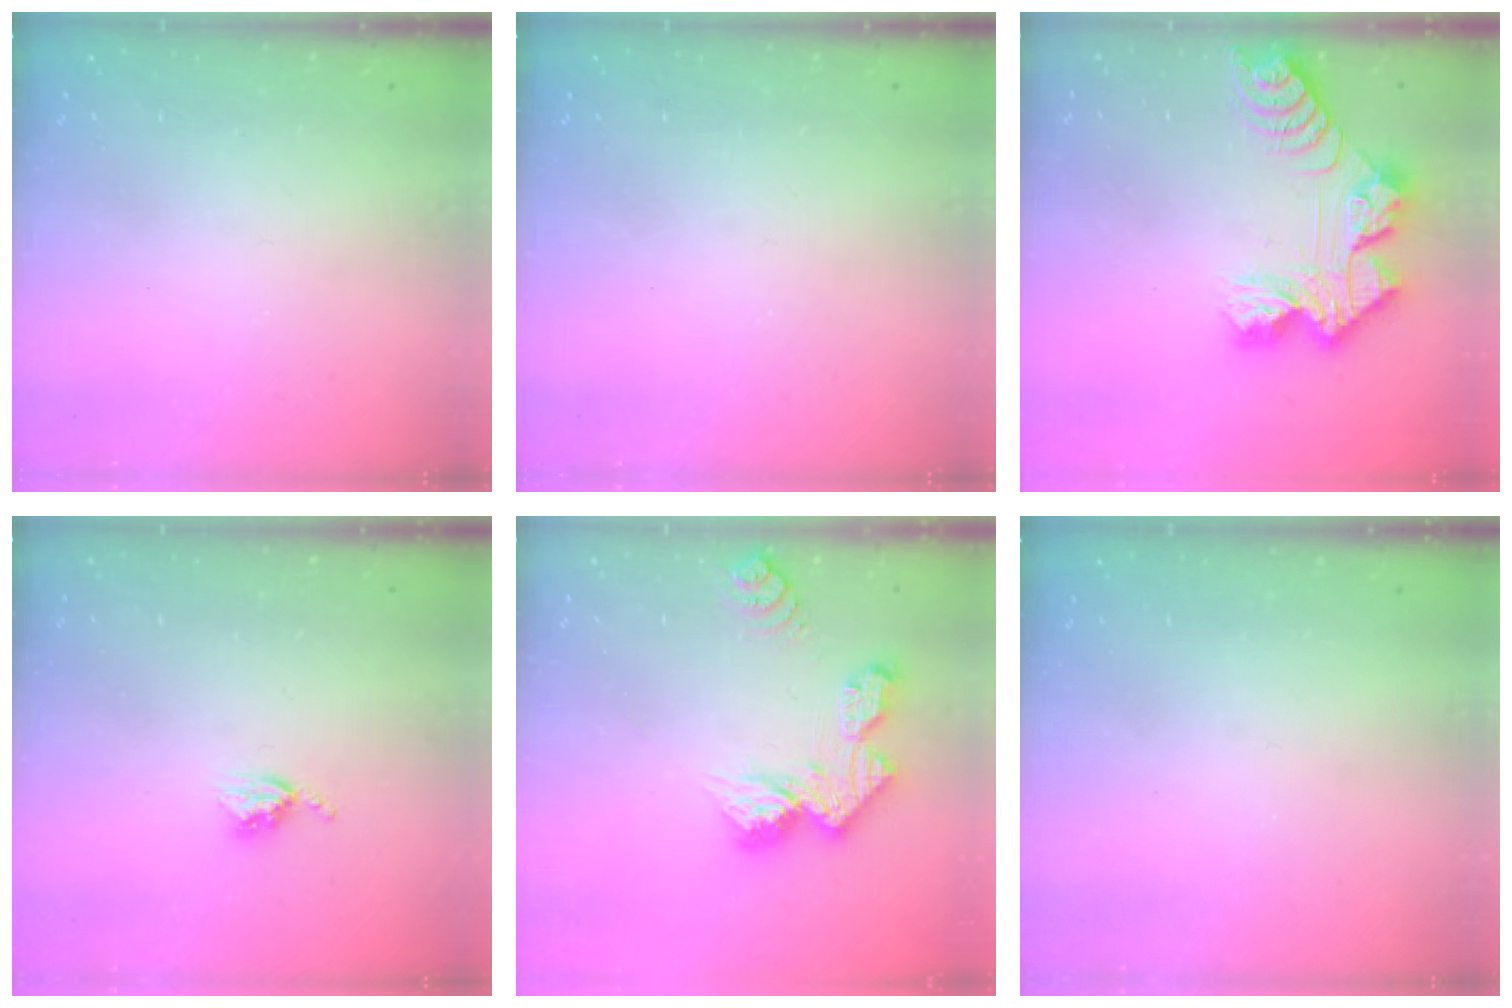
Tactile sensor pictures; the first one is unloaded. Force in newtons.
{"total": 0.0}
{"total": 13.7, "press": 13.7, "slide": 1.1}
{"total": 3.8, "press": 3.8, "slide": 0.5}
{"total": 12.0, "press": 12.0, "slide": 1.0}
{"total": 0.0}